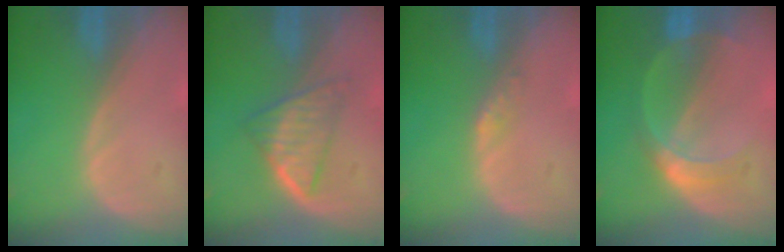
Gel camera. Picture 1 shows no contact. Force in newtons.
{"total": 5.3, "press": 5.1, "slide": 1.6}
{"total": 1.2, "press": 1.2, "slide": 0.1}
{"total": 5.0, "press": 4.9, "slide": 0.2}